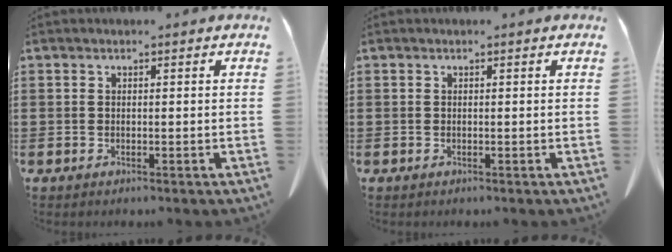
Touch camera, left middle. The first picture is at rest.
{"total": 0.0}